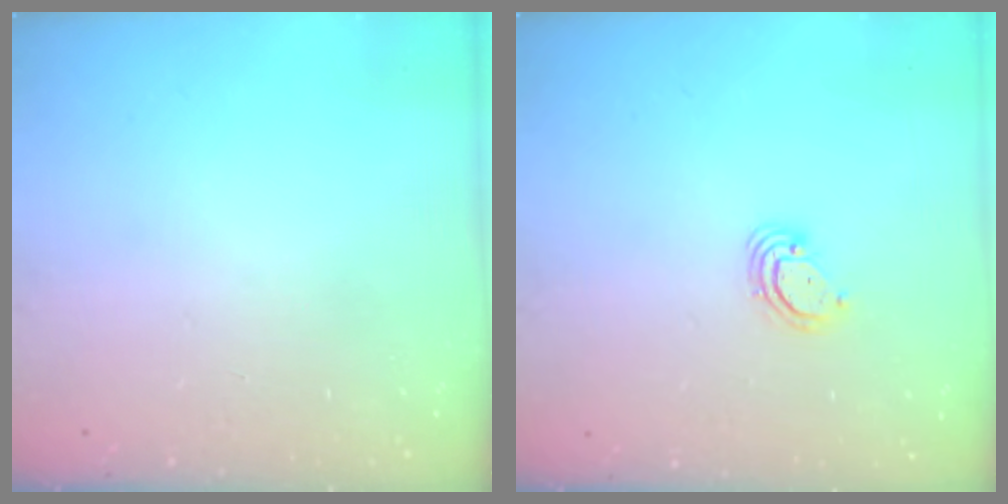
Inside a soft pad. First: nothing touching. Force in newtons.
{"total": 3.0, "press": 3.0, "slide": 0.2}